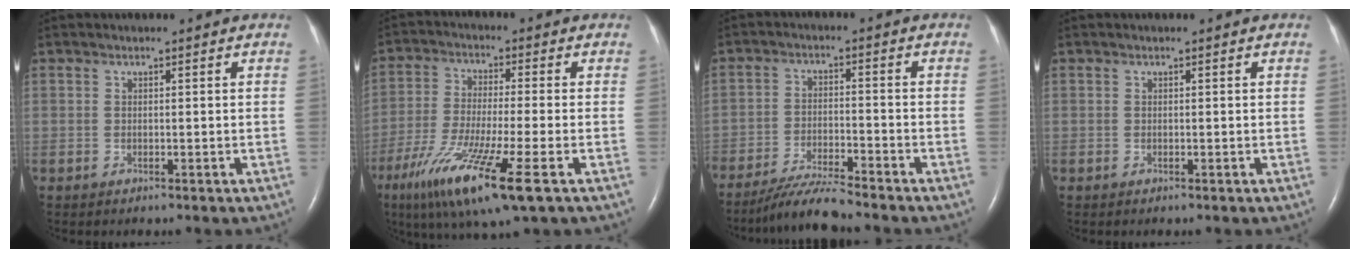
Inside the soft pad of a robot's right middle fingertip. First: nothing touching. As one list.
[{"total": 14.2, "force": [-7.0, 0.6, 12.4], "torque": [-0.246, -0.042, -0.125]}, {"total": 6.6, "force": [-6.1, -0.3, 2.5], "torque": [-0.048, -0.020, -0.112]}, {"total": 0.0}]